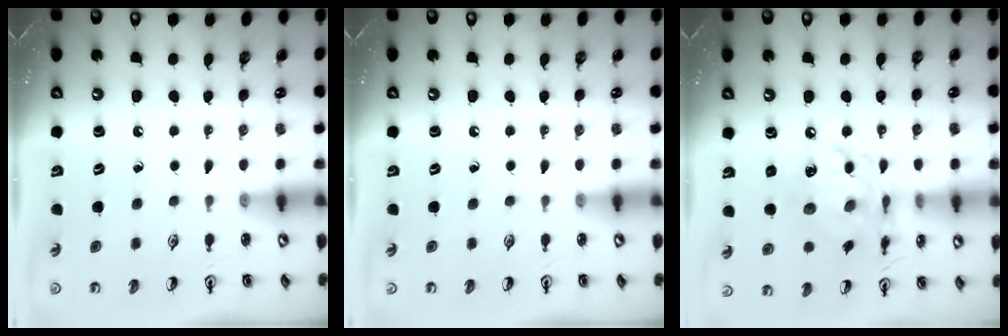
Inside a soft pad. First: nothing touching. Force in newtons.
{"total": 0.0}
{"total": 12.8, "press": 12.7, "slide": 0.9}